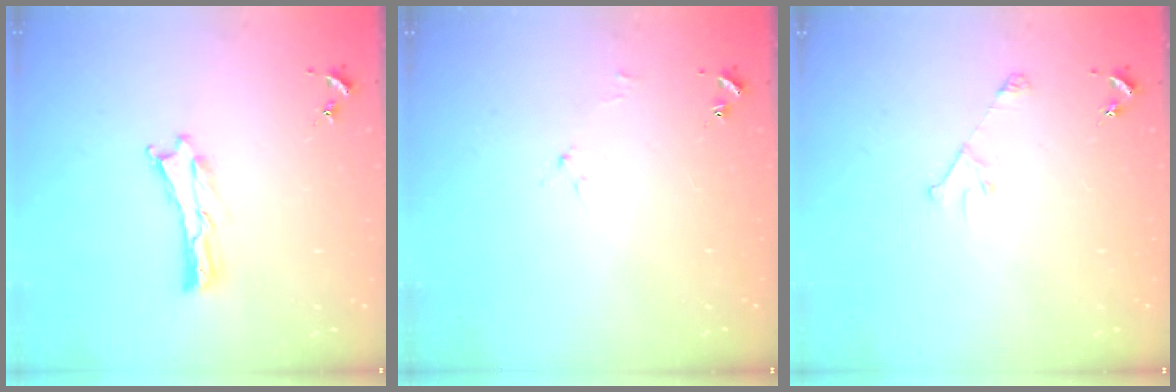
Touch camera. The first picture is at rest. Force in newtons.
{"total": 1.7, "press": 1.6, "slide": 0.3}
{"total": 3.2, "press": 3.2, "slide": 0.3}